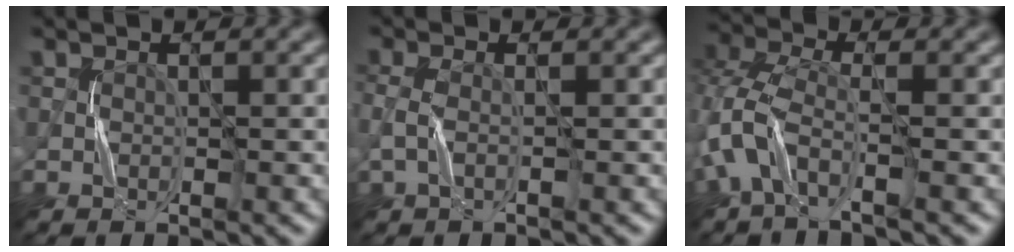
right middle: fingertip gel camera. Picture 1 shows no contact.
{"total": 1.8, "force": [-0.2, 0.6, 1.6], "torque": [-0.044, 0.002, -0.010]}
{"total": 4.8, "force": [-1.7, 2.4, 3.8], "torque": [-0.099, 0.007, -0.046]}